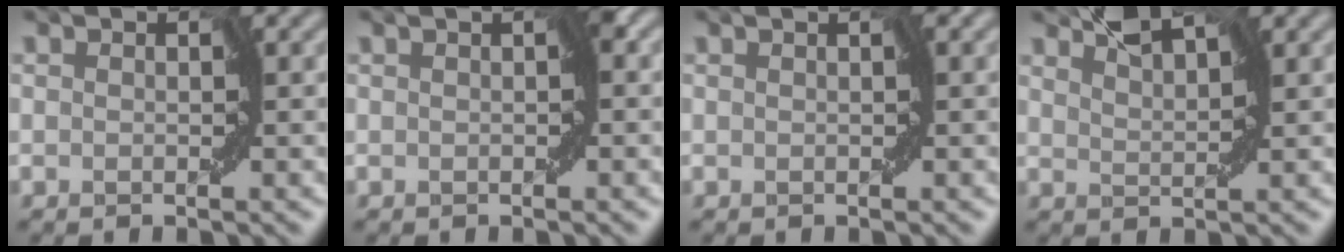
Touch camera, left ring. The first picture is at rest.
{"total": 1.1, "force": [0.0, 0.2, 1.1], "torque": [-0.021, 0.003, -0.002]}
{"total": 0.9, "force": [0.1, 0.2, 0.9], "torque": [-0.018, 0.000, -0.001]}
{"total": 2.6, "force": [2.5, 0.3, 0.7], "torque": [-0.021, -0.001, 0.047]}